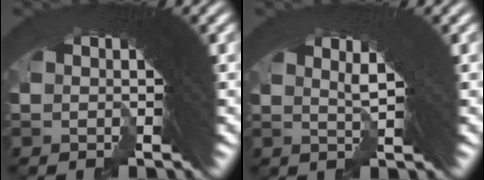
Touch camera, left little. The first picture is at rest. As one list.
[{"total": 3.4, "force": [2.5, 0.0, 2.4], "torque": [-0.011, 0.023, 0.036]}]